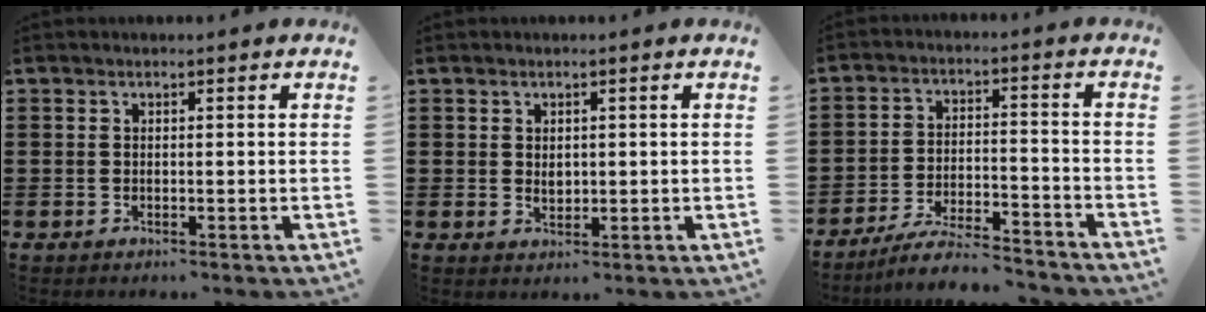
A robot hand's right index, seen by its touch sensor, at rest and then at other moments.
{"total": 1.4, "force": [0.3, 1.1, 0.9], "torque": [-0.018, 0.007, 0.004]}
{"total": 6.7, "force": [-6.2, 0.4, 2.5], "torque": [-0.049, 0.002, -0.119]}